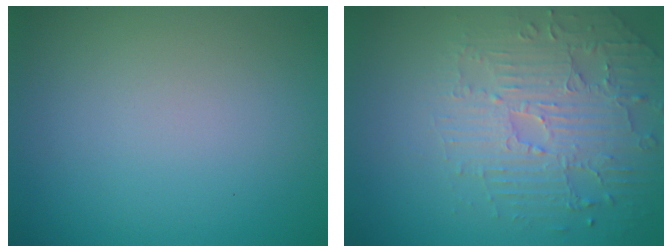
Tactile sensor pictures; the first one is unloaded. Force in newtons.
{"total": 4.7, "press": 4.0, "slide": 2.5}